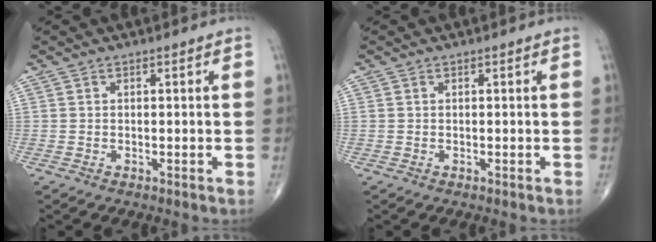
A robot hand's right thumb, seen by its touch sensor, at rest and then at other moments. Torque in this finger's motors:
{"motor_torque": [0.04, -0.02, 0.01, 0.14, -0.05]}